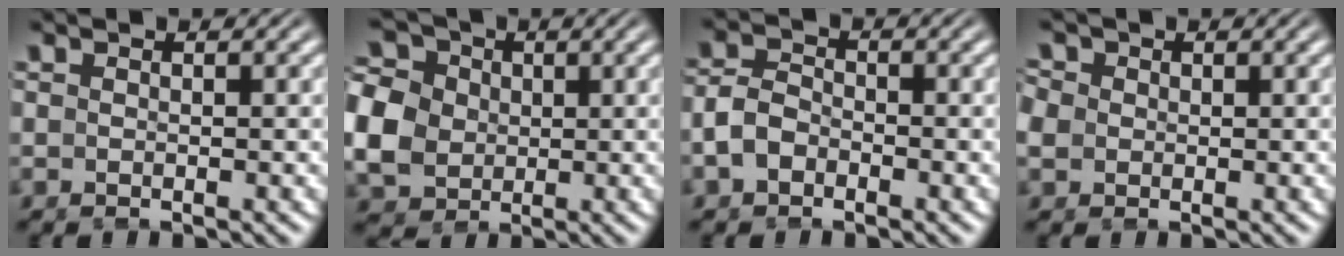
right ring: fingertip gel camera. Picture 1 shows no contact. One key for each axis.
{"total": 11.2, "fx": 1.0, "fy": 9.9, "fz": 5.1, "tx": -0.122, "ty": -0.022, "tz": 0.014}
{"total": 2.9, "fx": -1.2, "fy": 2.3, "fz": 1.3, "tx": -0.039, "ty": -0.007, "tz": -0.019}
{"total": 3.4, "fx": 0.4, "fy": 3.1, "fz": 1.4, "tx": -0.040, "ty": -0.004, "tz": 0.004}